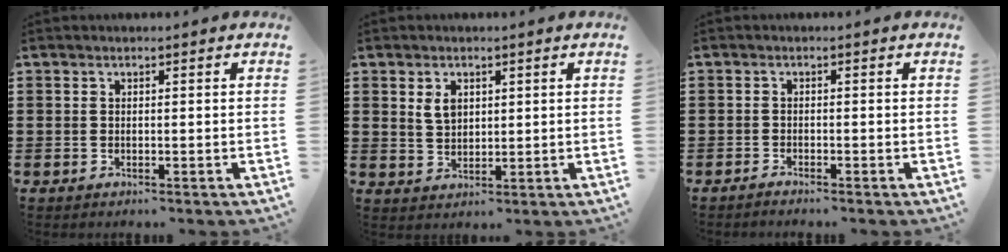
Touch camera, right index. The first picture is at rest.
{"total": 3.0, "force": [1.3, 1.9, 1.9], "torque": [-0.044, 0.008, 0.023]}
{"total": 0.8, "force": [-0.8, -0.1, 0.0], "torque": [-0.002, 0.003, -0.016]}